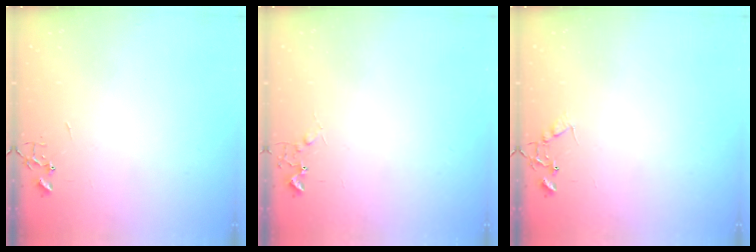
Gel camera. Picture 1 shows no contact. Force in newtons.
{"total": 6.6, "press": 6.6, "slide": 0.8}
{"total": 7.5, "press": 7.5, "slide": 0.4}